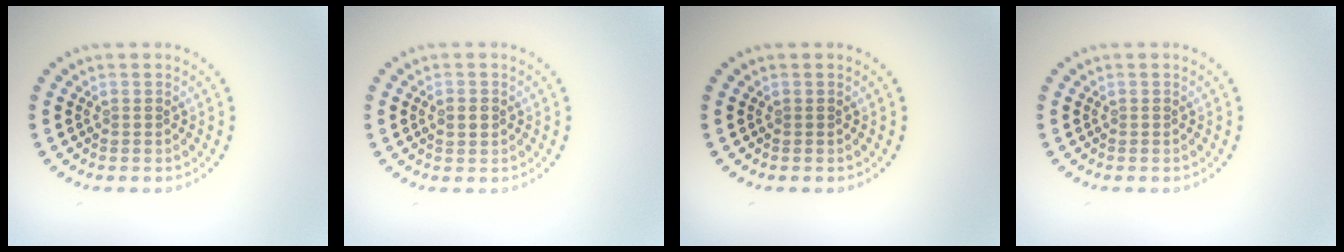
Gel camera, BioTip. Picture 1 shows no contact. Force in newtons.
{"total": 1.1, "press": 1.1, "slide": 0.1}
{"total": 0.0}
{"total": 0.0}